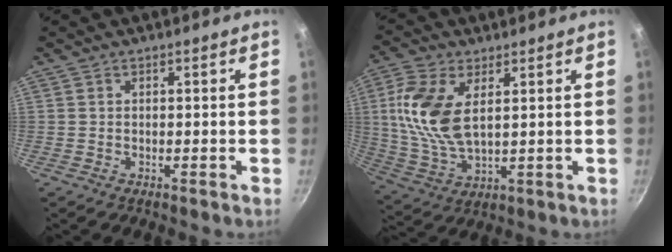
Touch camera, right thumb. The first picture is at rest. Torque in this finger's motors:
{"motor_torque": [-0.99, 1.71, 1.46, 0.47, 0.14]}